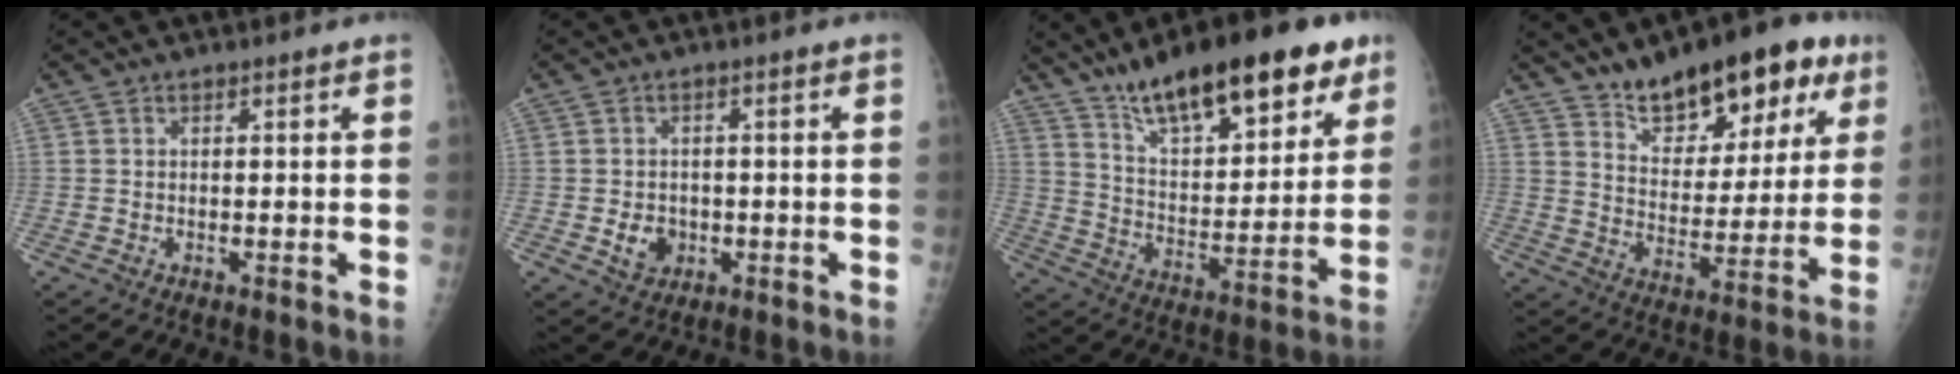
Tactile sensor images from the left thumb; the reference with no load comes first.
{"total": 3.9, "force": [-0.8, 3.3, 2.0], "torque": [-0.017, 0.003, -0.006]}
{"total": 23.2, "force": [15.1, 8.1, 15.7], "torque": [-0.201, -0.050, 0.243]}
{"total": 18.6, "force": [11.6, 8.6, 11.7], "torque": [-0.120, -0.047, 0.182]}